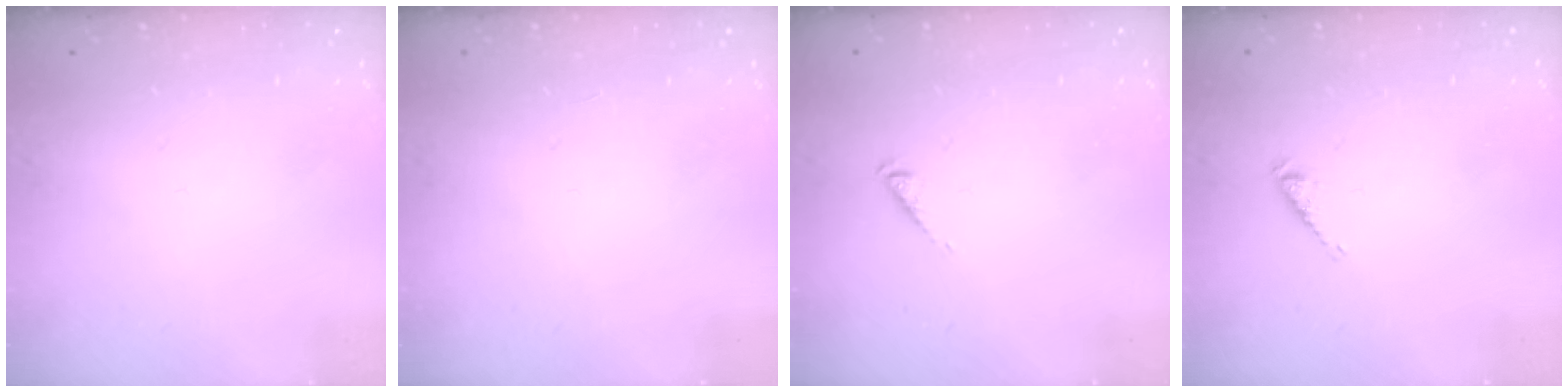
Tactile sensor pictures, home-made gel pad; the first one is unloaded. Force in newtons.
{"total": 0.0}
{"total": 0.8, "press": 0.8, "slide": 0.1}
{"total": 2.9, "press": 2.9, "slide": 0.6}